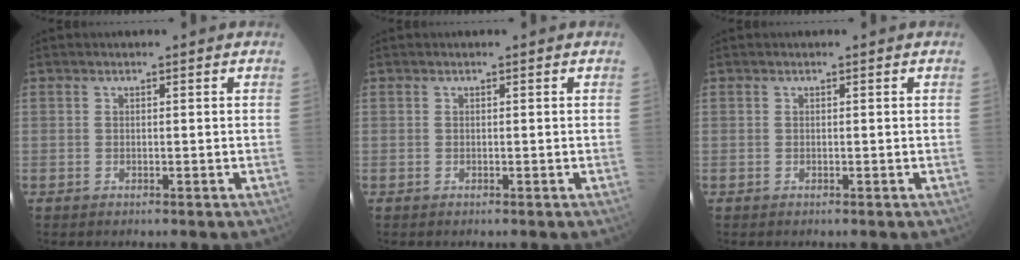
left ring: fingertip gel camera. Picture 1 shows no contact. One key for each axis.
{"total": 0.0}
{"total": 0.0}